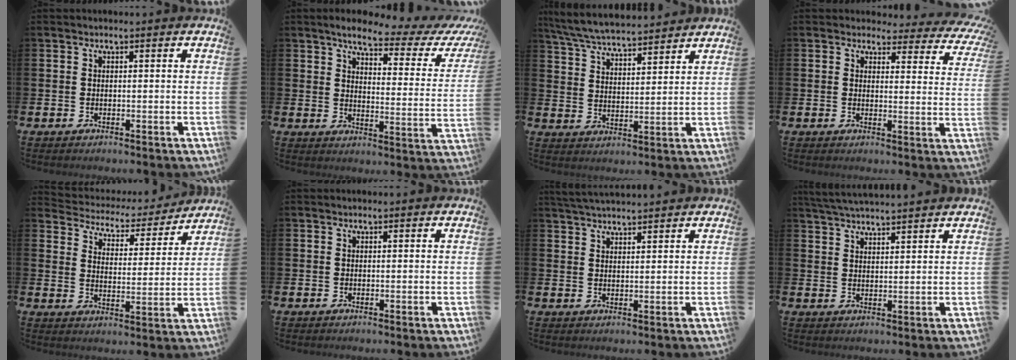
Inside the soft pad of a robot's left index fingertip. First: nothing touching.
{"total": 5.1, "force": [4.1, 1.2, 2.8], "torque": [-0.061, -0.028, 0.059]}
{"total": 6.4, "force": [6.3, 0.6, 1.2], "torque": [-0.054, -0.035, 0.114]}
{"total": 2.9, "force": [2.5, 1.4, 0.4], "torque": [-0.013, -0.022, 0.037]}
{"total": 4.2, "force": [3.9, 1.5, 0.3], "torque": [-0.027, -0.038, 0.057]}
{"total": 0.0}
{"total": 3.1, "force": [3.1, 0.0, 0.3], "torque": [-0.010, -0.011, 0.057]}
{"total": 4.0, "force": [4.0, -0.4, 0.4], "torque": [-0.023, -0.016, 0.074]}